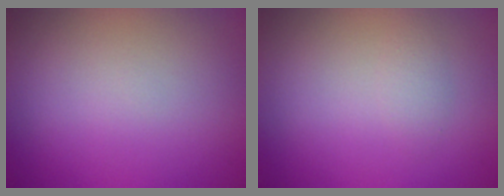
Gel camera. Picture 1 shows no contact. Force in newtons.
{"total": 1.1, "press": 1.1, "slide": 0.1}